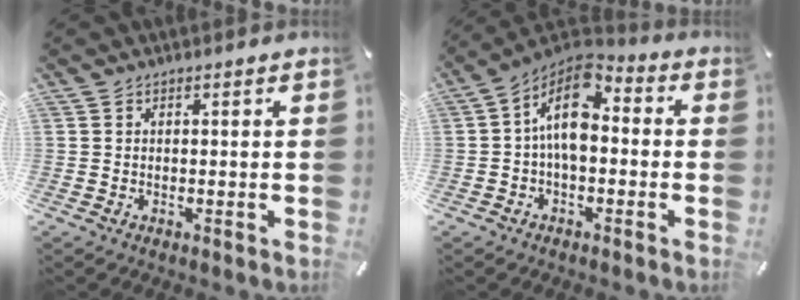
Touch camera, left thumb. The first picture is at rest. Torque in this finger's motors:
{"motor_torque": [-0.48, 1.98, 1.19, -0.83, 0.36]}